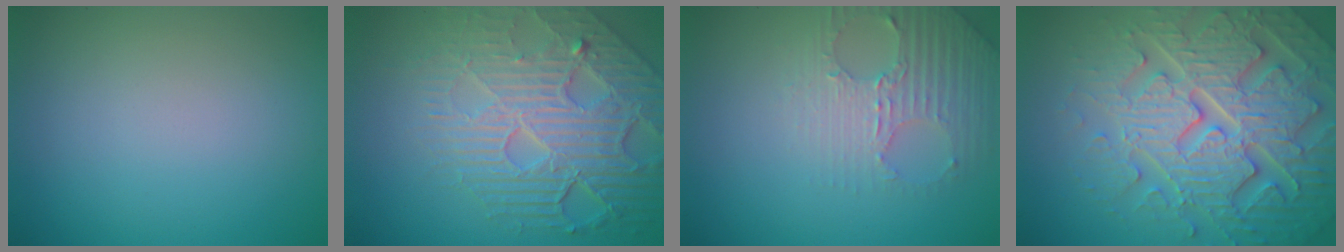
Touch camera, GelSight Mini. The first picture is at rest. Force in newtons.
{"total": 7.8, "press": 5.9, "slide": 5.1}
{"total": 3.9, "press": 3.7, "slide": 1.0}
{"total": 8.1, "press": 7.9, "slide": 2.0}